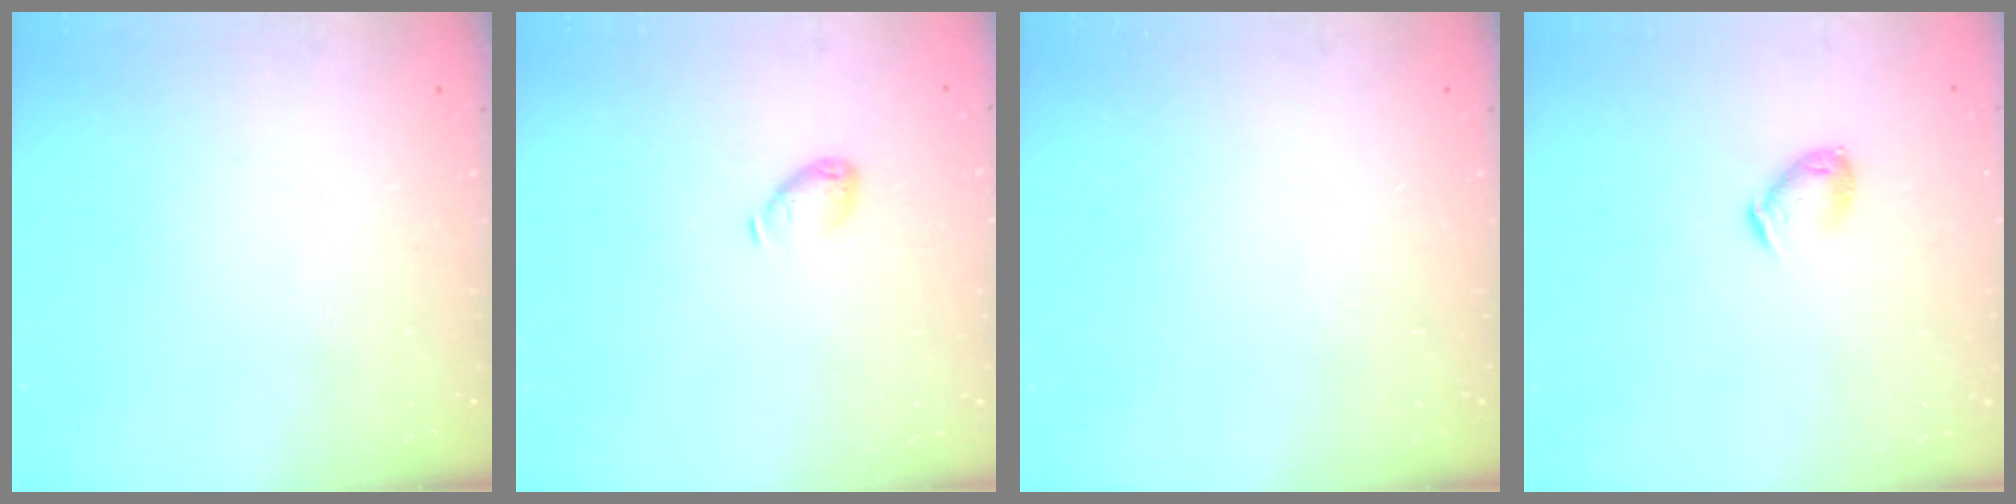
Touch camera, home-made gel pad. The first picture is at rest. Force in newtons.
{"total": 5.2, "press": 5.2, "slide": 0.3}
{"total": 0.0}
{"total": 5.1, "press": 5.1, "slide": 0.5}